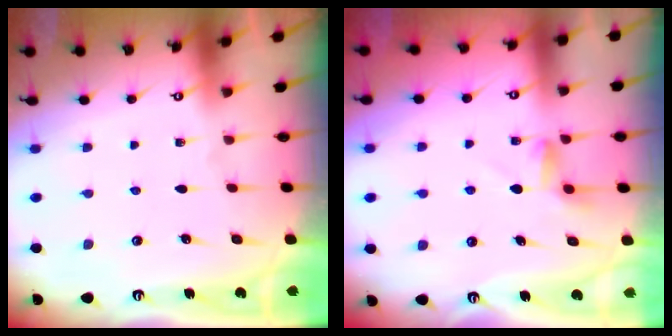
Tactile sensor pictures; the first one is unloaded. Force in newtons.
{"total": 2.6, "press": 2.6, "slide": 0.4}